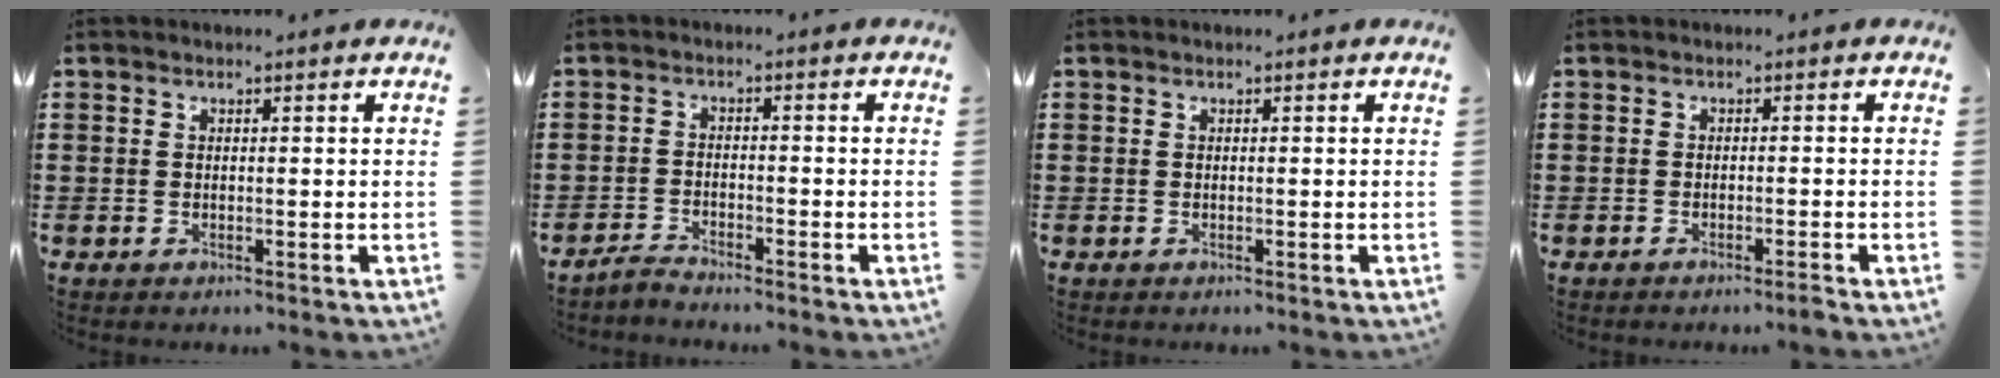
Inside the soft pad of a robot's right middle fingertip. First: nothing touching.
{"total": 2.1, "force": [-2.0, 0.0, 0.4], "torque": [-0.018, 0.001, -0.044]}
{"total": 0.0}
{"total": 1.1, "force": [-0.9, -0.2, 0.6], "torque": [-0.011, -0.002, -0.018]}